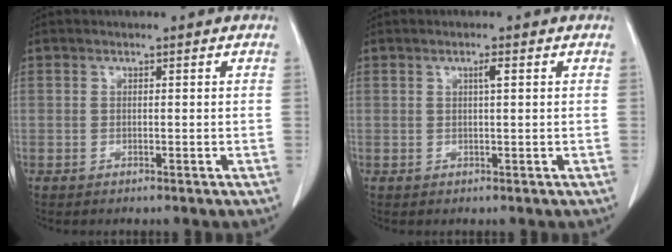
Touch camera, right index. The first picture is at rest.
{"total": 1.4, "force": [0.4, 0.0, 1.3], "torque": [-0.023, 0.002, 0.007]}